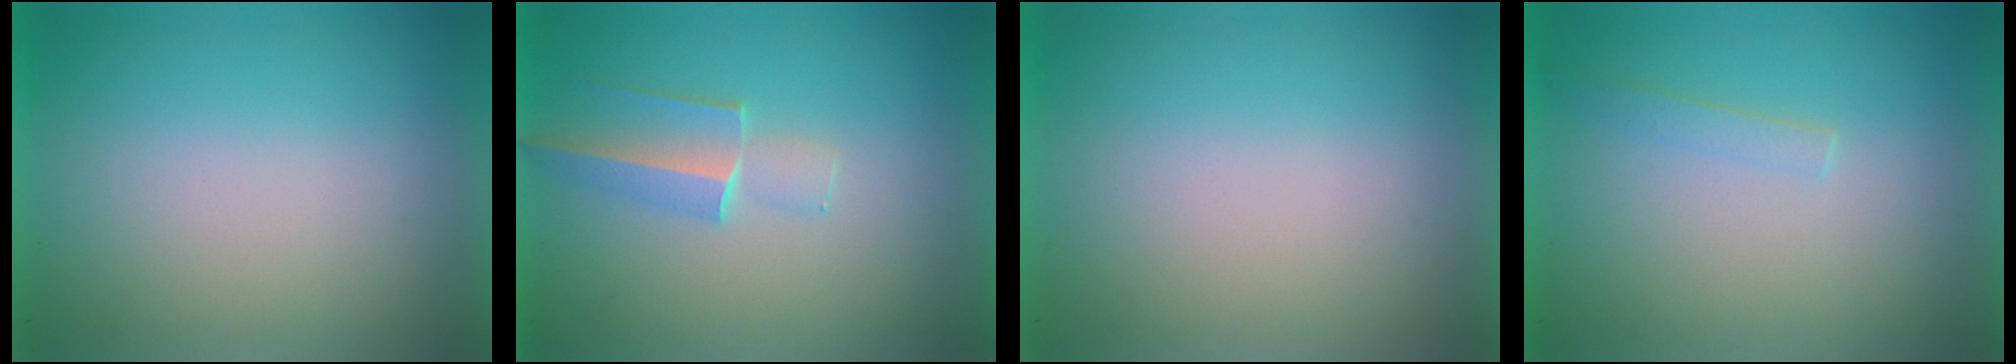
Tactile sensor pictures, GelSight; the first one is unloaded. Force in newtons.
{"total": 1.8}
{"total": 0.0}
{"total": 1.1}